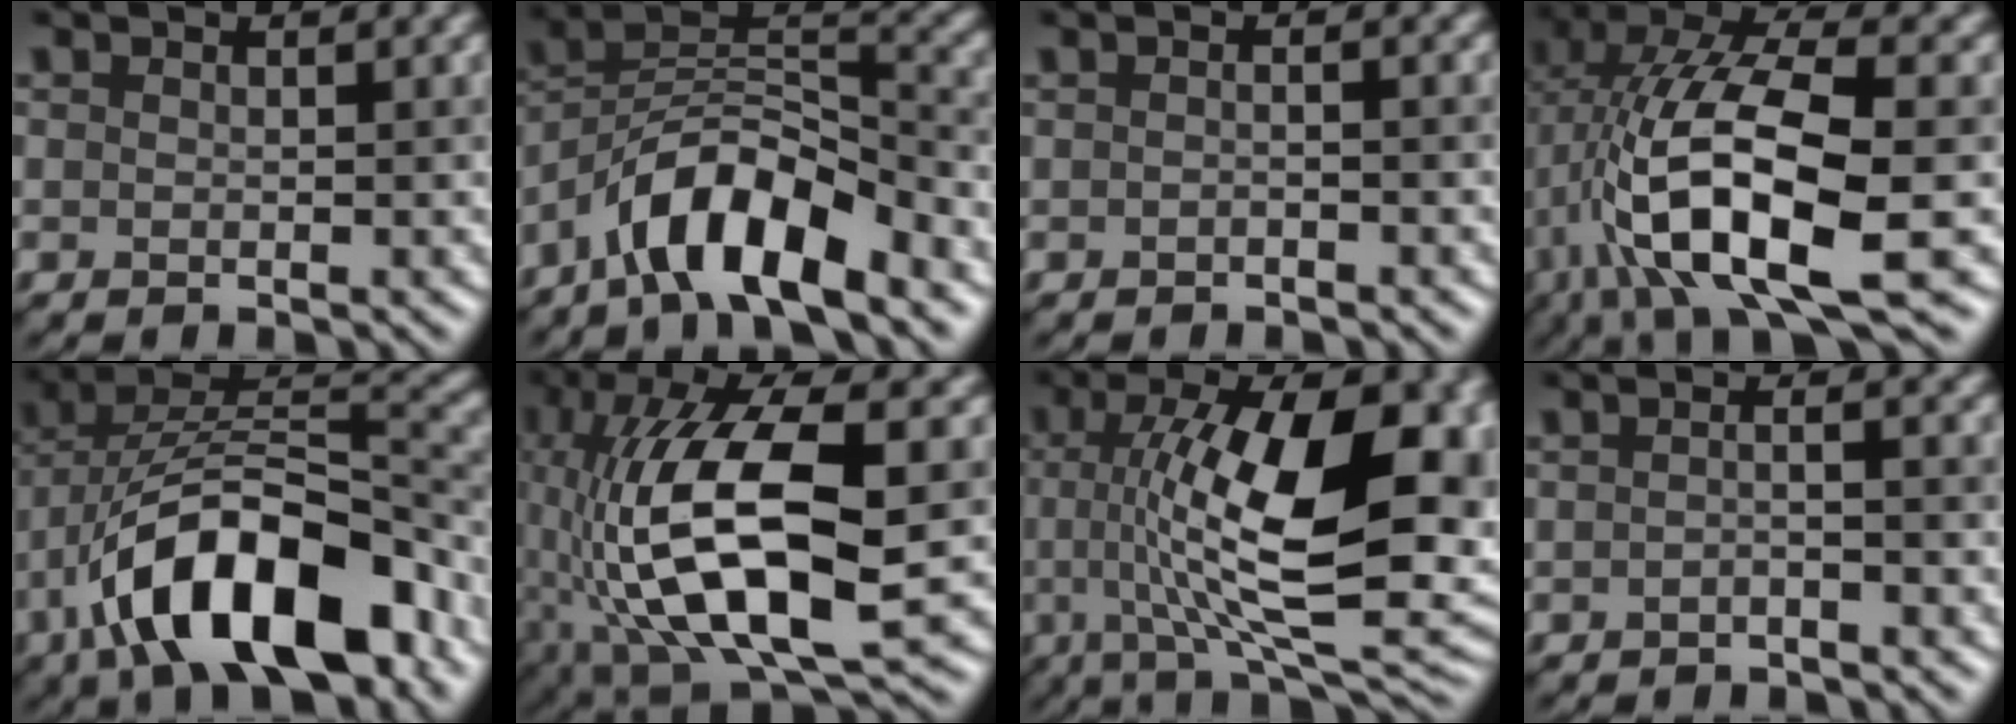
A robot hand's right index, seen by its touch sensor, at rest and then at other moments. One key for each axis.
{"total": 8.5, "fx": -5.4, "fy": 2.7, "fz": 6.0, "tx": -0.094, "ty": 0.020, "tz": -0.101}
{"total": 0.7, "fx": -0.5, "fy": 0.1, "fz": 0.5, "tx": -0.008, "ty": 0.002, "tz": -0.010}
{"total": 13.4, "fx": -2.1, "fy": 5.2, "fz": 12.1, "tx": -0.227, "ty": 0.005, "tz": -0.039}
{"total": 13.2, "fx": -6.4, "fy": 5.9, "fz": 9.9, "tx": -0.154, "ty": 0.010, "tz": -0.109}
{"total": 14.2, "fx": -1.8, "fy": 5.3, "fz": 13.0, "tx": -0.252, "ty": 0.012, "tz": -0.032}
{"total": 15.5, "fx": 1.4, "fy": 5.1, "fz": 14.5, "tx": -0.224, "ty": 0.011, "tz": 0.020}
{"total": 1.4, "fx": -0.7, "fy": 0.3, "fz": 1.2, "tx": -0.012, "ty": 0.003, "tz": -0.019}